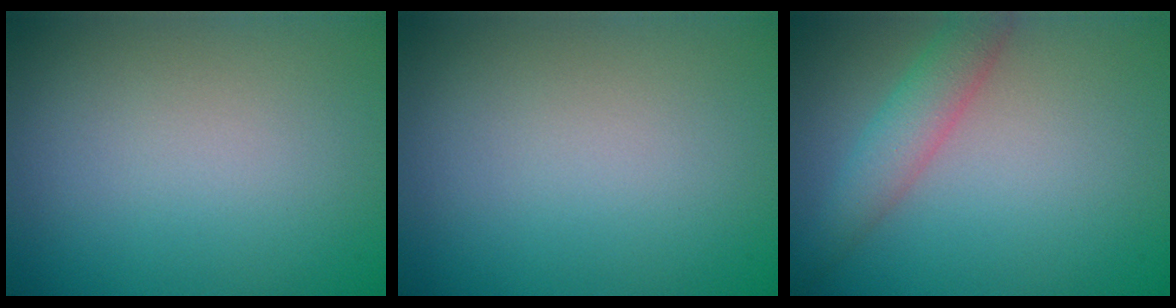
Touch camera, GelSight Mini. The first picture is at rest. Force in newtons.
{"total": 0.0}
{"total": 3.1, "press": 3.1, "slide": 0.1}